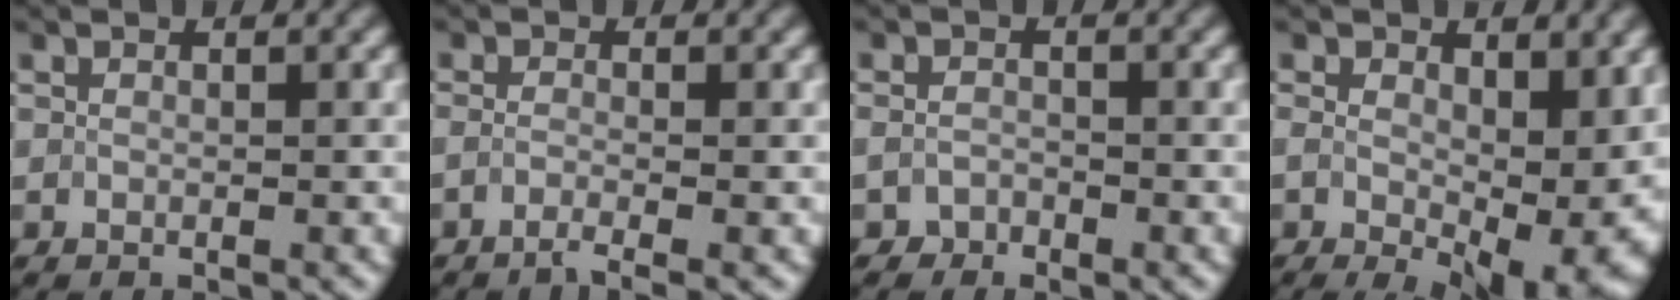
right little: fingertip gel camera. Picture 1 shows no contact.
{"total": 2.1, "force": [-1.7, 0.2, 1.2], "torque": [-0.011, -0.004, -0.033]}
{"total": 1.6, "force": [-1.4, 0.6, -0.3], "torque": [0.010, 0.006, -0.023]}
{"total": 10.7, "force": [-0.9, 5.8, 8.9], "torque": [-0.141, -0.031, 0.013]}